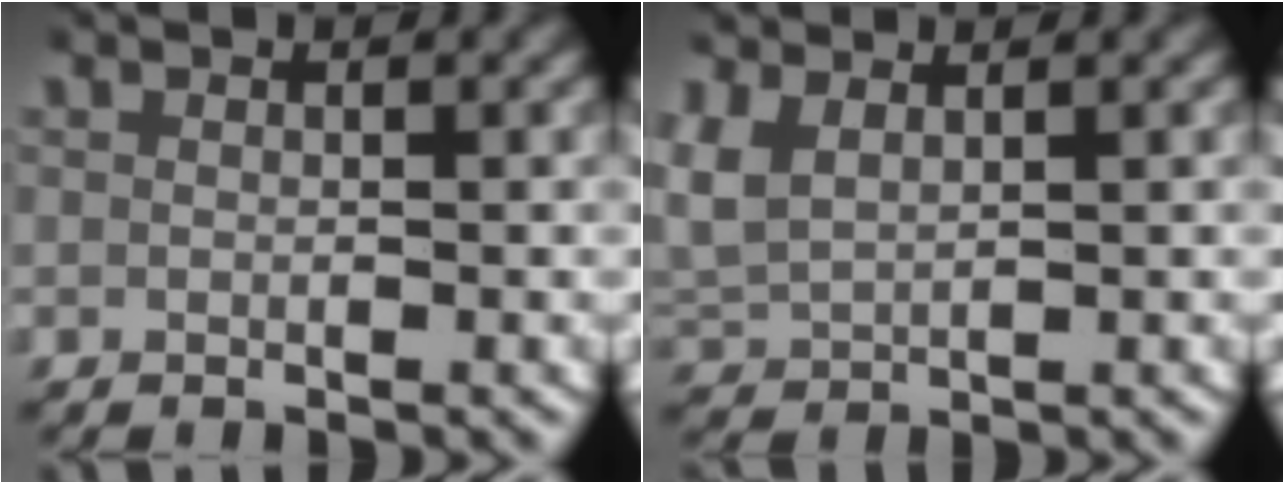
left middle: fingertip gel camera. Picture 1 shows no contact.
{"total": 4.8, "force": [1.4, 3.9, 2.4], "torque": [-0.089, -0.011, 0.032]}